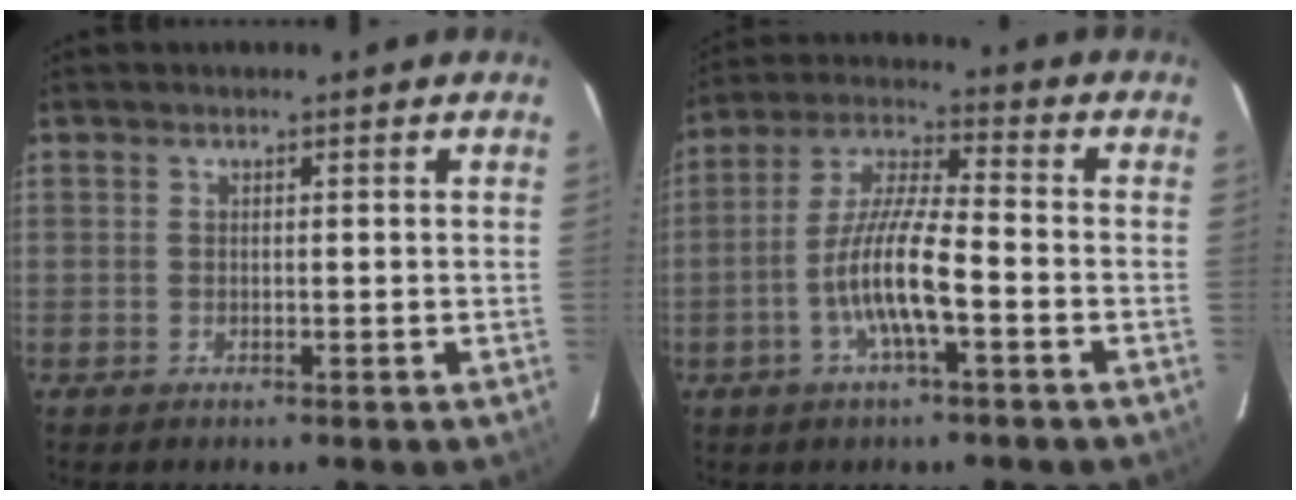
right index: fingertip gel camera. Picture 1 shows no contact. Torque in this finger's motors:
{"motor_torque": [0.54, -0.17, 0.49, 0.21]}